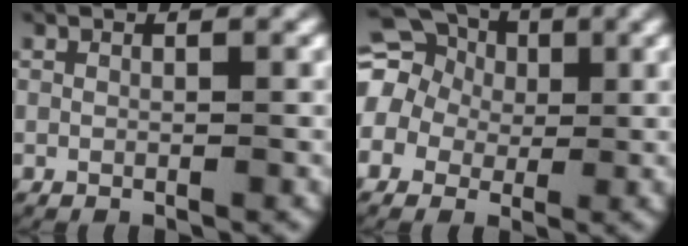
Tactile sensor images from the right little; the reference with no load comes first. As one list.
[{"total": 13.1, "force": [3.2, 11.6, 5.3], "torque": [-0.132, 0.001, 0.031]}]